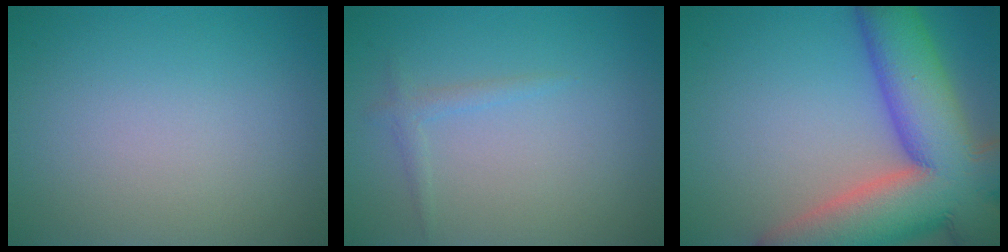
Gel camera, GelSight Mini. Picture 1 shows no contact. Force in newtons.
{"total": 1.1, "press": 1.1, "slide": 0.1}
{"total": 15.8, "press": 15.8, "slide": 1.0}